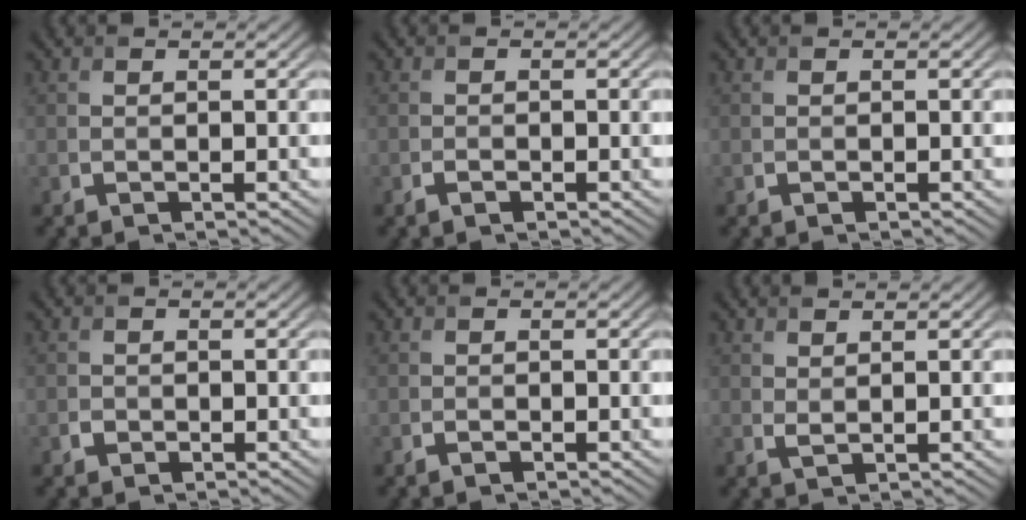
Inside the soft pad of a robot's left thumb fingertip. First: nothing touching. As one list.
[{"total": 1.1, "force": [-0.7, 0.5, 0.6], "torque": [-0.012, -0.002, -0.012]}, {"total": 0.0}, {"total": 0.9, "force": [-0.4, 0.8, 0.3], "torque": [-0.004, -0.004, -0.010]}, {"total": 0.7, "force": [-0.5, 0.4, 0.5], "torque": [-0.008, -0.003, -0.007]}, {"total": 1.0, "force": [0.8, 0.3, 0.6], "torque": [-0.020, -0.003, 0.019]}]